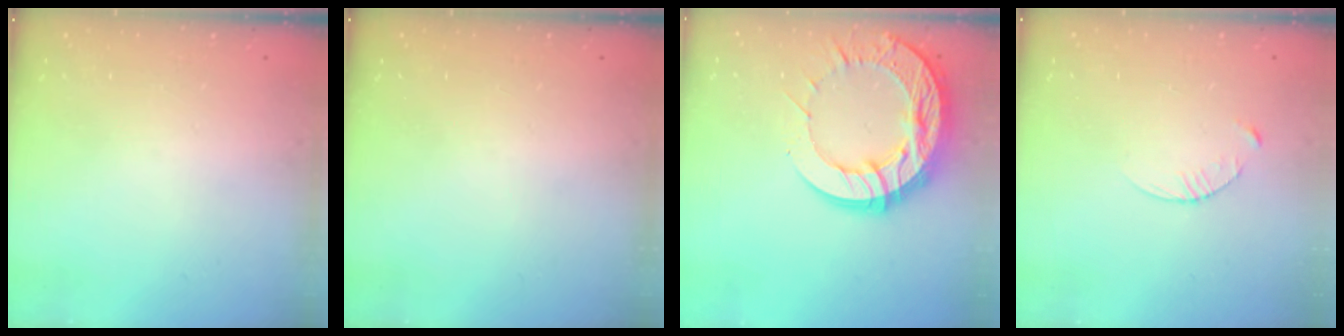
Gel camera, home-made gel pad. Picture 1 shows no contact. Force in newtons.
{"total": 0.0}
{"total": 20.5, "press": 20.4, "slide": 1.7}
{"total": 3.6, "press": 3.5, "slide": 0.4}